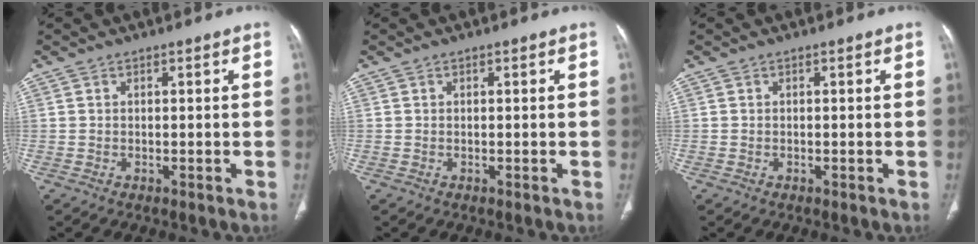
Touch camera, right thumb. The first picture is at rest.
{"total": 0.0}
{"total": 0.0}